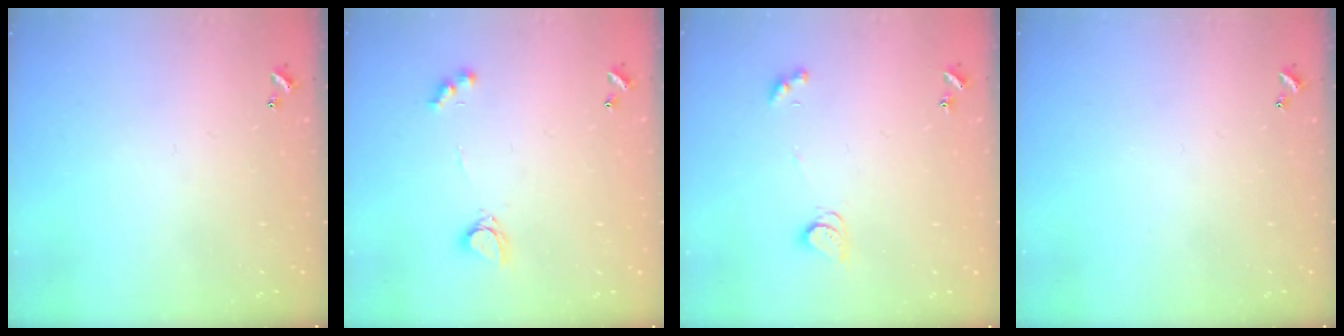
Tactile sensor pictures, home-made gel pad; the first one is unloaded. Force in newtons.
{"total": 4.7, "press": 4.7, "slide": 0.4}
{"total": 2.5, "press": 2.5, "slide": 0.4}
{"total": 0.0}